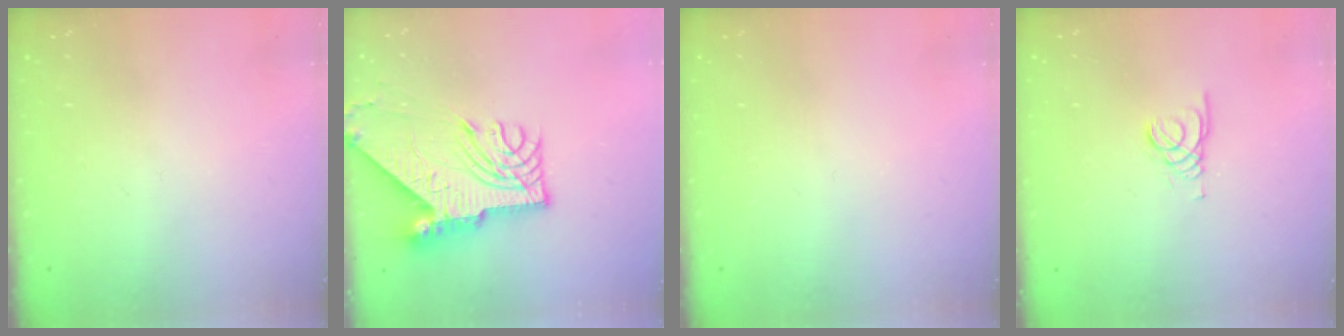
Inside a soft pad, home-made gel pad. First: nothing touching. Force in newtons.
{"total": 12.0, "press": 11.9, "slide": 1.4}
{"total": 0.0}
{"total": 1.5, "press": 1.5, "slide": 0.1}